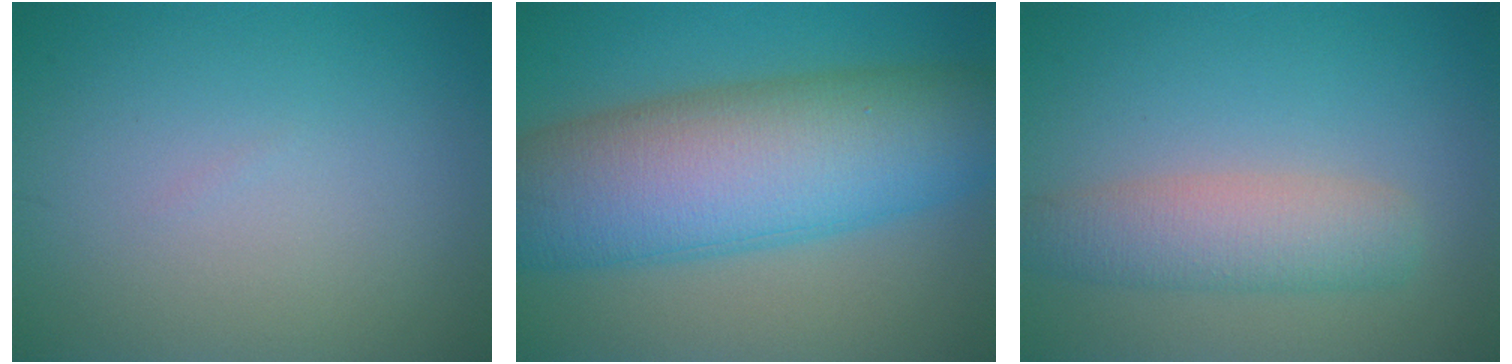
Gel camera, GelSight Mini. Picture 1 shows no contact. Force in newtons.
{"total": 13.0, "press": 13.0, "slide": 0.1}
{"total": 4.2, "press": 4.2, "slide": 0.3}